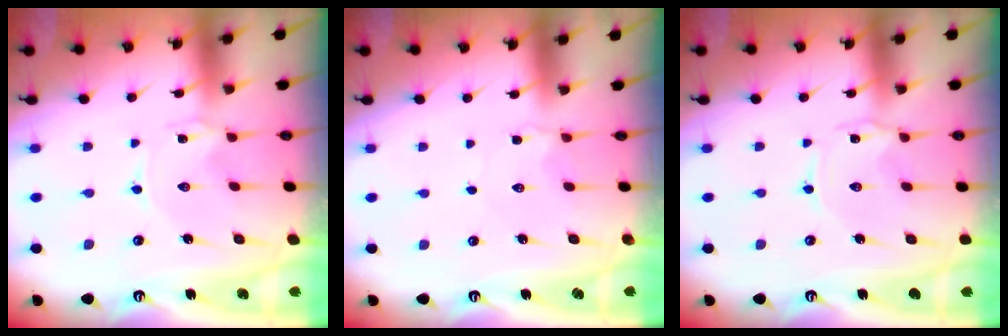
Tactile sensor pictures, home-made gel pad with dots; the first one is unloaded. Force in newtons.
{"total": 2.1, "press": 2.1, "slide": 0.2}
{"total": 1.3, "press": 1.3, "slide": 0.2}